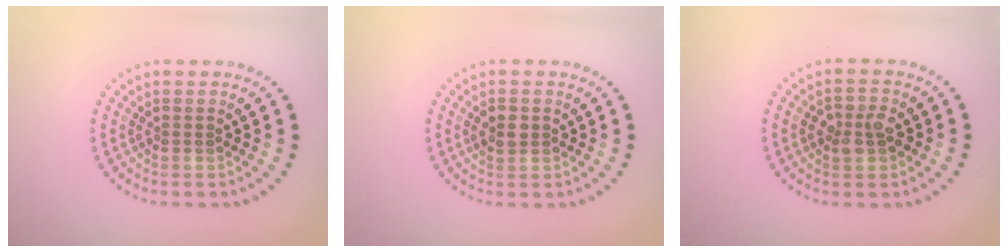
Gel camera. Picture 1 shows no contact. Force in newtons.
{"total": 1.6, "press": 1.5, "slide": 0.3}
{"total": 2.4, "press": 2.4, "slide": 0.1}